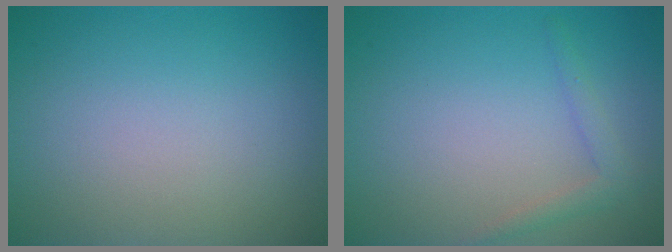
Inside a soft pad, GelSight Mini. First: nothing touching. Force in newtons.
{"total": 1.5, "press": 1.5, "slide": 0.1}